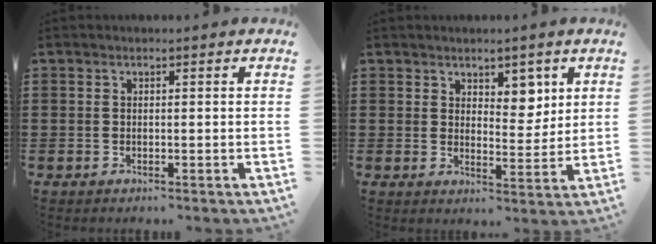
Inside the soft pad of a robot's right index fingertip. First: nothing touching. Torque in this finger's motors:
{"motor_torque": [0.13, 0.24, 0.20, 0.01]}